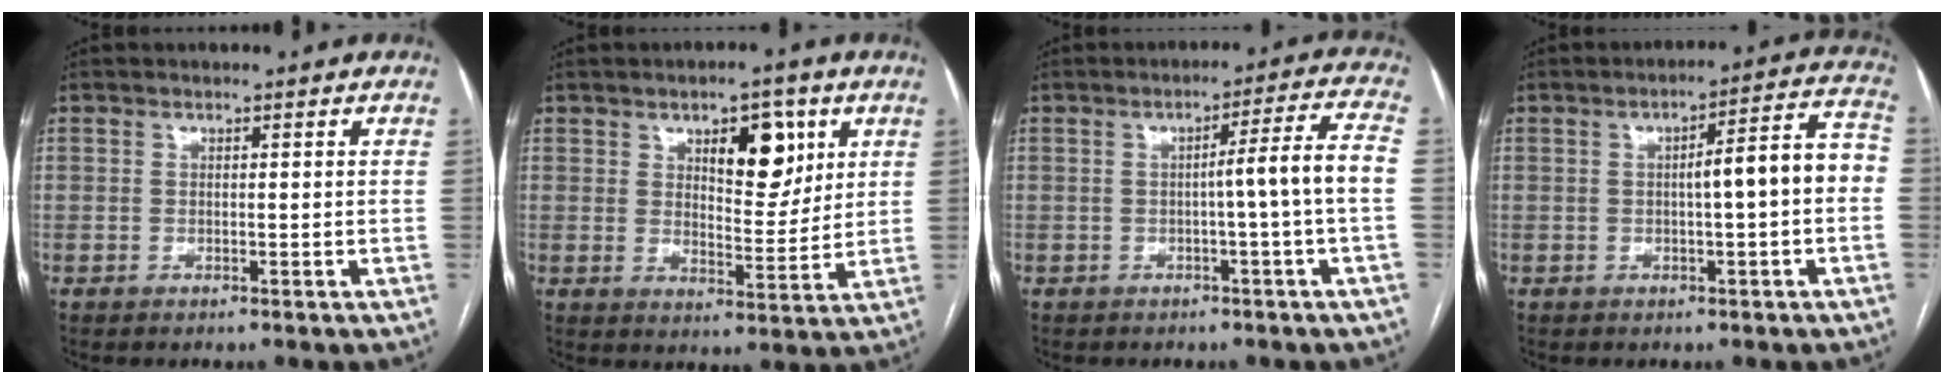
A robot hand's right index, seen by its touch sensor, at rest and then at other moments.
{"total": 8.5, "force": [3.8, 3.5, 6.8], "torque": [-0.096, 0.002, 0.061]}
{"total": 6.5, "force": [-1.0, -1.3, 6.3], "torque": [-0.088, 0.015, -0.013]}
{"total": 8.3, "force": [-0.6, 0.9, 8.2], "torque": [-0.110, 0.035, -0.011]}